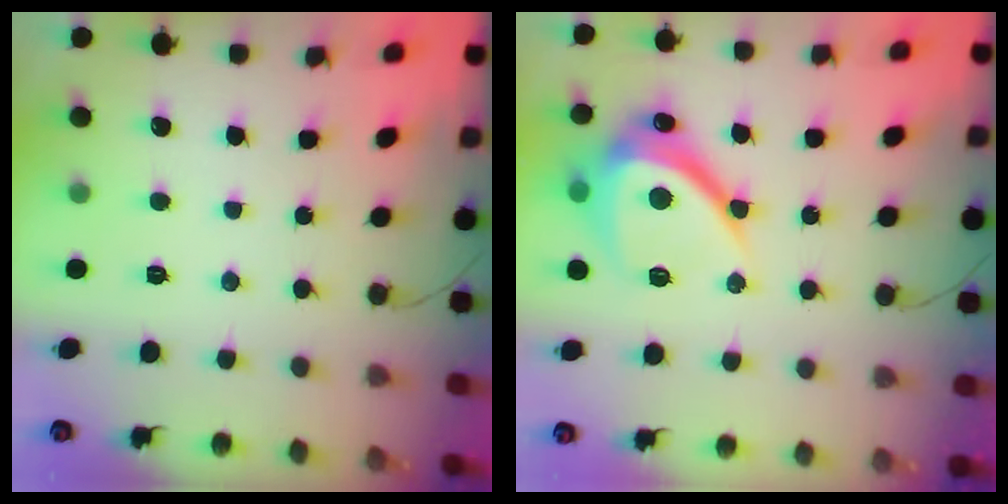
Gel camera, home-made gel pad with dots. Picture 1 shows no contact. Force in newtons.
{"total": 13.7, "press": 13.7, "slide": 0.5}